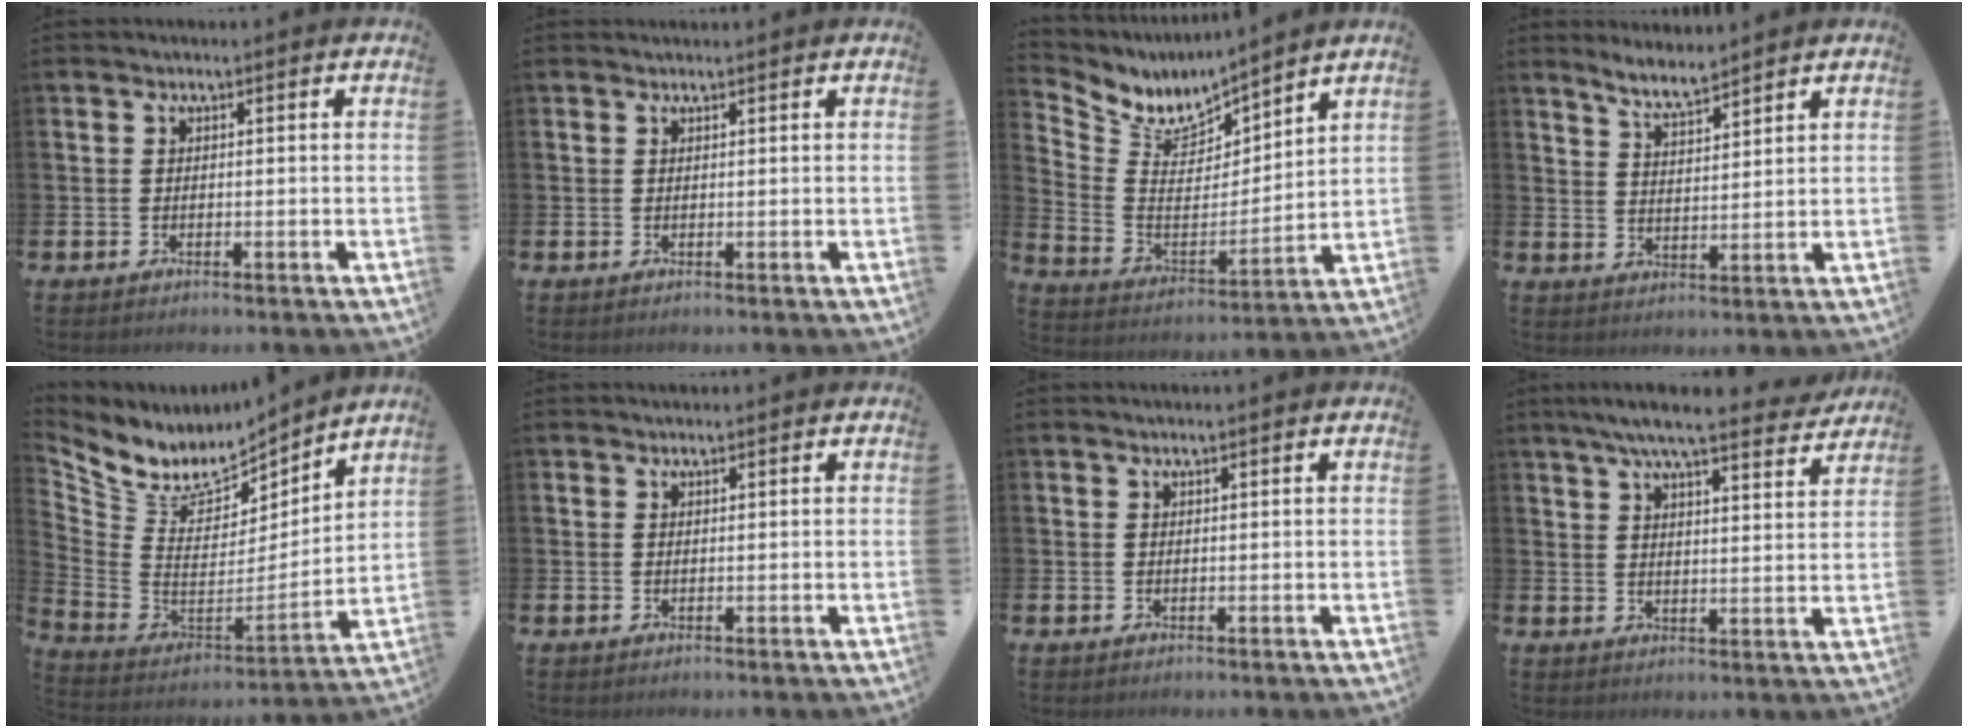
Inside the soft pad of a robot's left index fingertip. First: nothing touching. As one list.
[{"total": 0.7, "force": [0.7, 0.1, 0.0], "torque": [0.014, -0.006, 0.010]}, {"total": 7.0, "force": [6.5, 2.4, 1.0], "torque": [-0.060, -0.051, 0.114]}, {"total": 5.3, "force": [5.1, 0.4, 1.4], "torque": [-0.041, -0.021, 0.092]}, {"total": 8.9, "force": [7.7, 3.9, 1.9], "torque": [-0.087, -0.056, 0.140]}, {"total": 1.1, "force": [1.0, 0.3, 0.0], "torque": [0.013, -0.003, 0.016]}, {"total": 0.8, "force": [0.8, 0.0, 0.3], "torque": [0.009, -0.005, 0.011]}, {"total": 7.7, "force": [7.1, 0.7, 3.0], "torque": [-0.065, -0.039, 0.123]}]